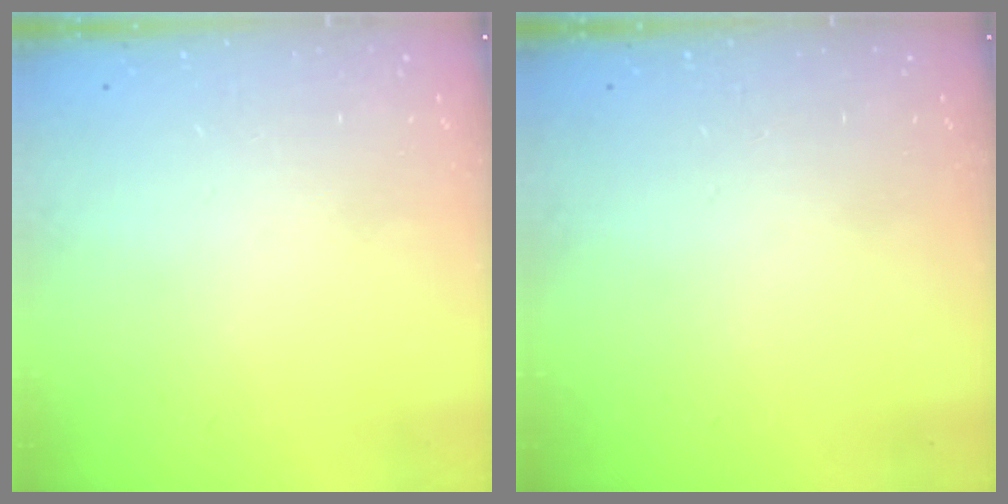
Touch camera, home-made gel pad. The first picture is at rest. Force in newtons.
{"total": 0.0}